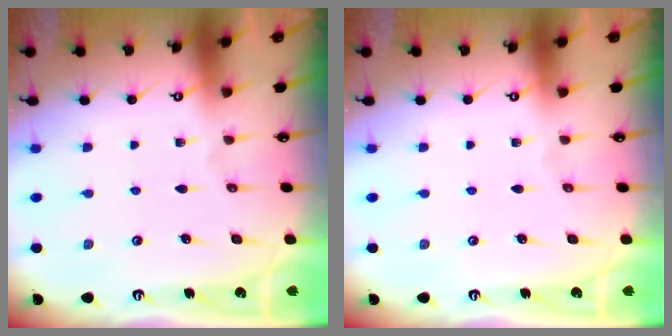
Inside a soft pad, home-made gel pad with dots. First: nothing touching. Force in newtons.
{"total": 0.0}